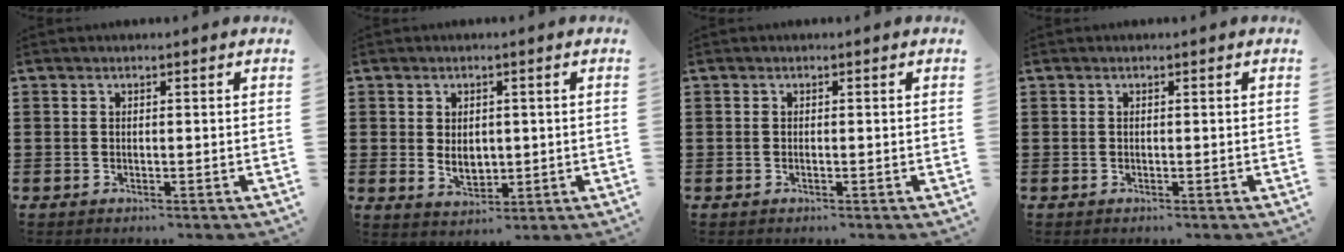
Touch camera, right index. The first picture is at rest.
{"total": 3.5, "force": [0.1, 2.5, 2.4], "torque": [-0.043, 0.007, 0.000]}
{"total": 0.0}
{"total": 0.0}